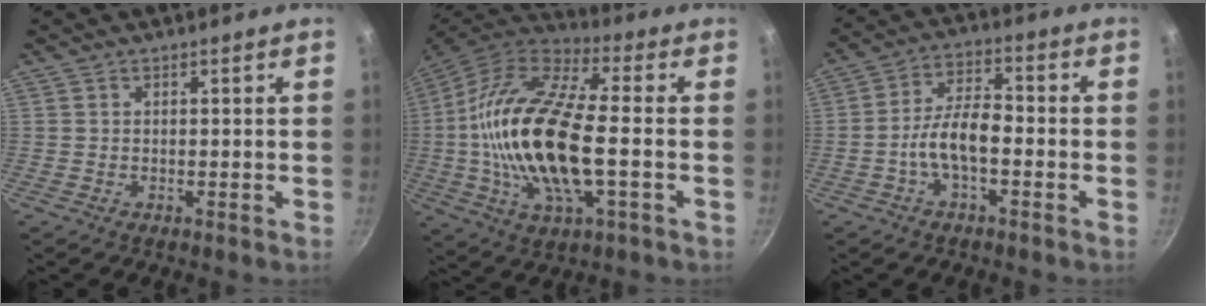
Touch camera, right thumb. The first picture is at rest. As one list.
[{"total": 23.5, "force": [-1.9, 9.5, 21.4], "torque": [-0.425, 0.020, -0.051]}, {"total": 8.1, "force": [-2.5, 3.6, 6.8], "torque": [-0.117, 0.036, -0.053]}]